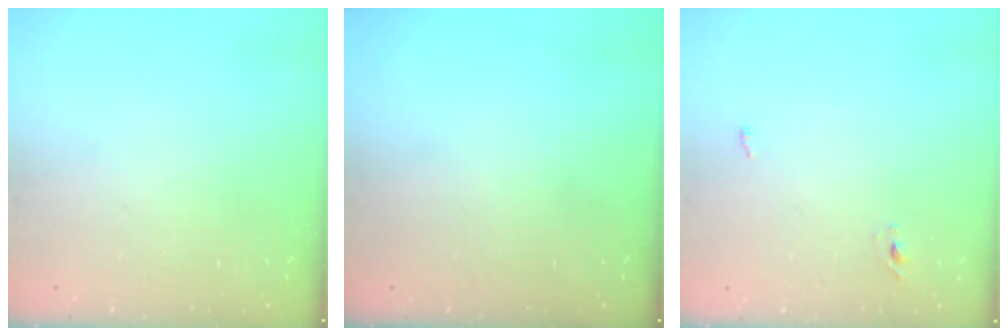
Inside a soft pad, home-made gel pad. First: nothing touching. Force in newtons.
{"total": 0.0}
{"total": 2.3, "press": 2.1, "slide": 1.0}